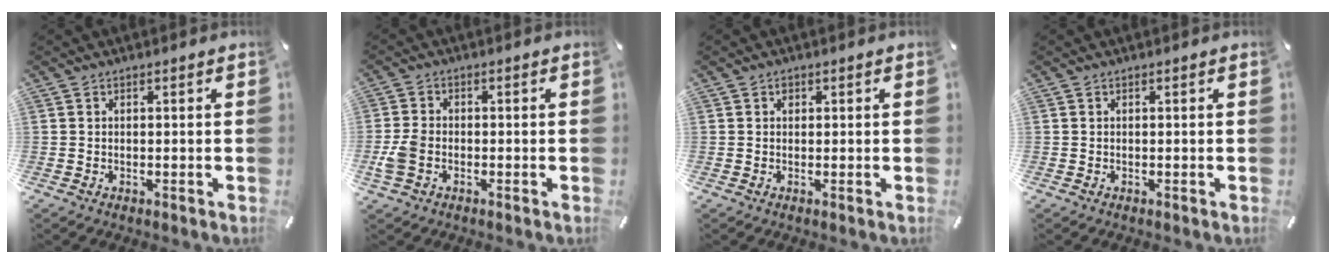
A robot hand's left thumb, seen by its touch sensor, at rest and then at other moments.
{"total": 5.1, "force": [-1.4, 3.5, 3.4], "torque": [-0.076, 0.005, -0.027]}
{"total": 0.9, "force": [0.2, 0.8, 0.3], "torque": [0.003, 0.001, 0.002]}
{"total": 0.0}